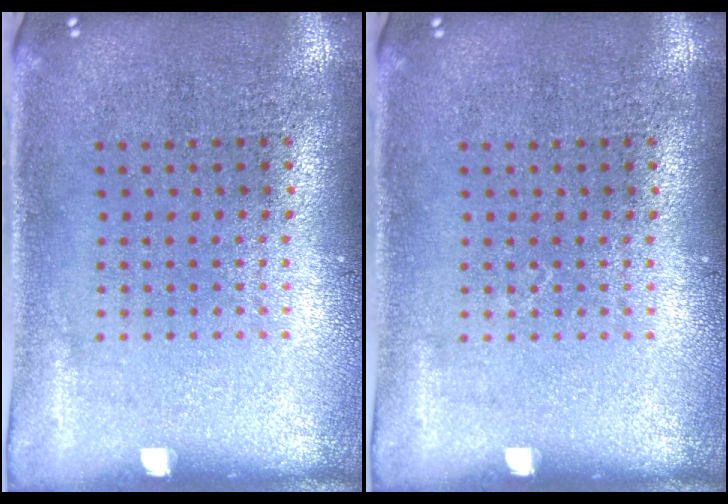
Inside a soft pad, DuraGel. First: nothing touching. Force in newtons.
{"total": 0.0}